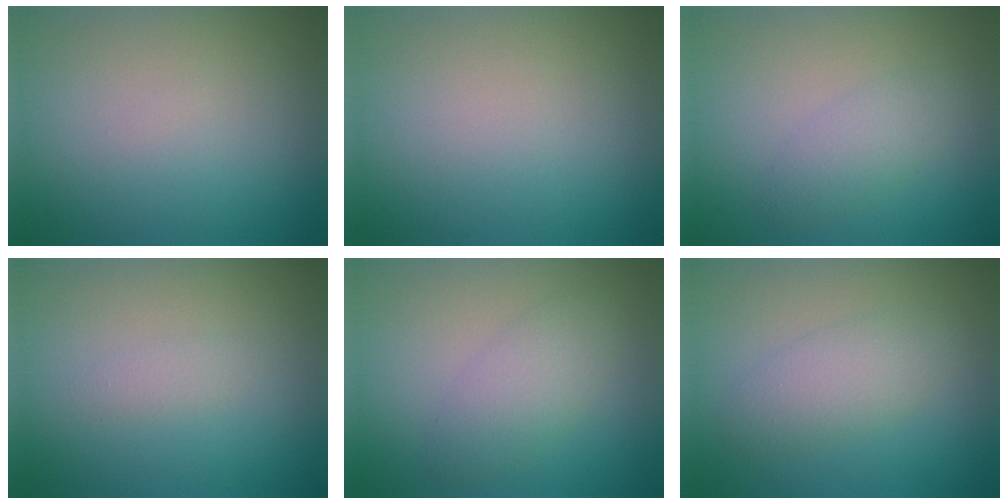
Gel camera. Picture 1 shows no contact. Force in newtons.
{"total": 0.0}
{"total": 2.0, "press": 2.0, "slide": 0.0}
{"total": 0.9, "press": 0.9, "slide": 0.0}
{"total": 3.0, "press": 3.0, "slide": 0.0}
{"total": 3.0, "press": 3.0, "slide": 0.1}